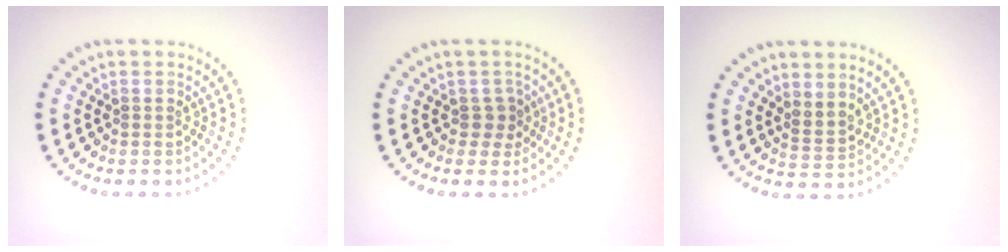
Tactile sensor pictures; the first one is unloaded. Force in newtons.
{"total": 1.5, "press": 1.3, "slide": 0.9}
{"total": 2.0, "press": 1.4, "slide": 1.4}